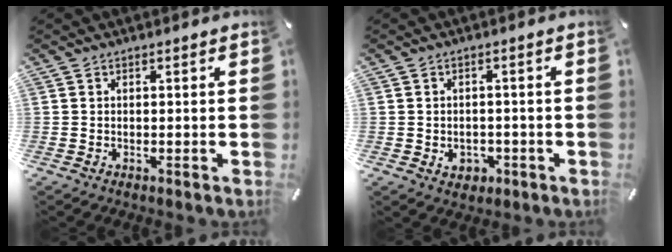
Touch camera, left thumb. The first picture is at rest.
{"total": 3.6, "force": [-1.0, 3.0, 1.7], "torque": [-0.013, -0.001, -0.020]}